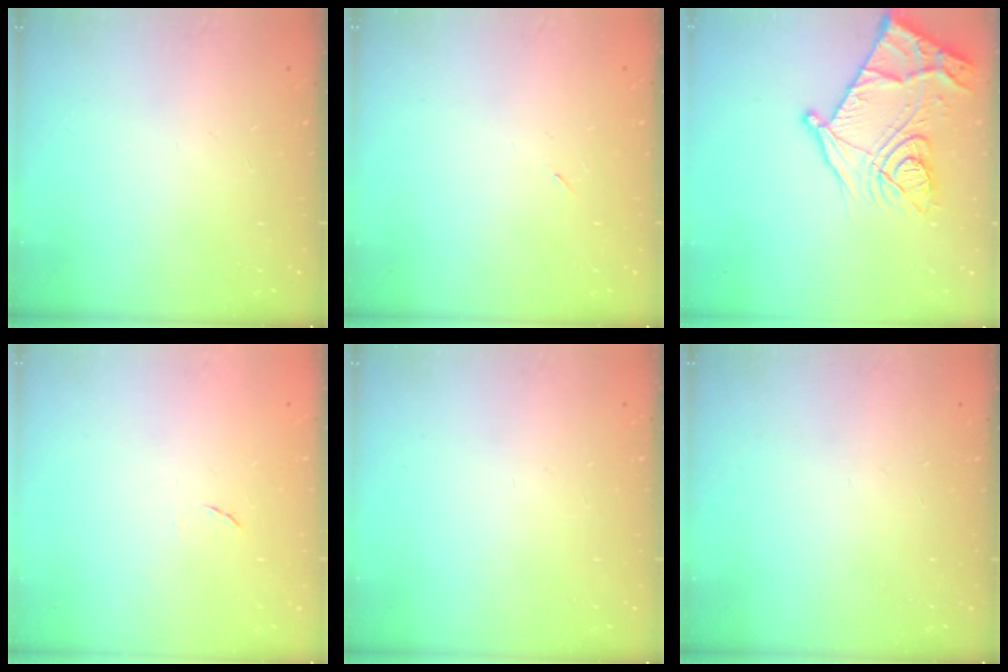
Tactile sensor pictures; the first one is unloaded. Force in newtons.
{"total": 2.2, "press": 1.9, "slide": 1.2}
{"total": 22.3, "press": 22.3, "slide": 0.4}
{"total": 4.5, "press": 4.5, "slide": 0.5}
{"total": 0.0}
{"total": 0.0}